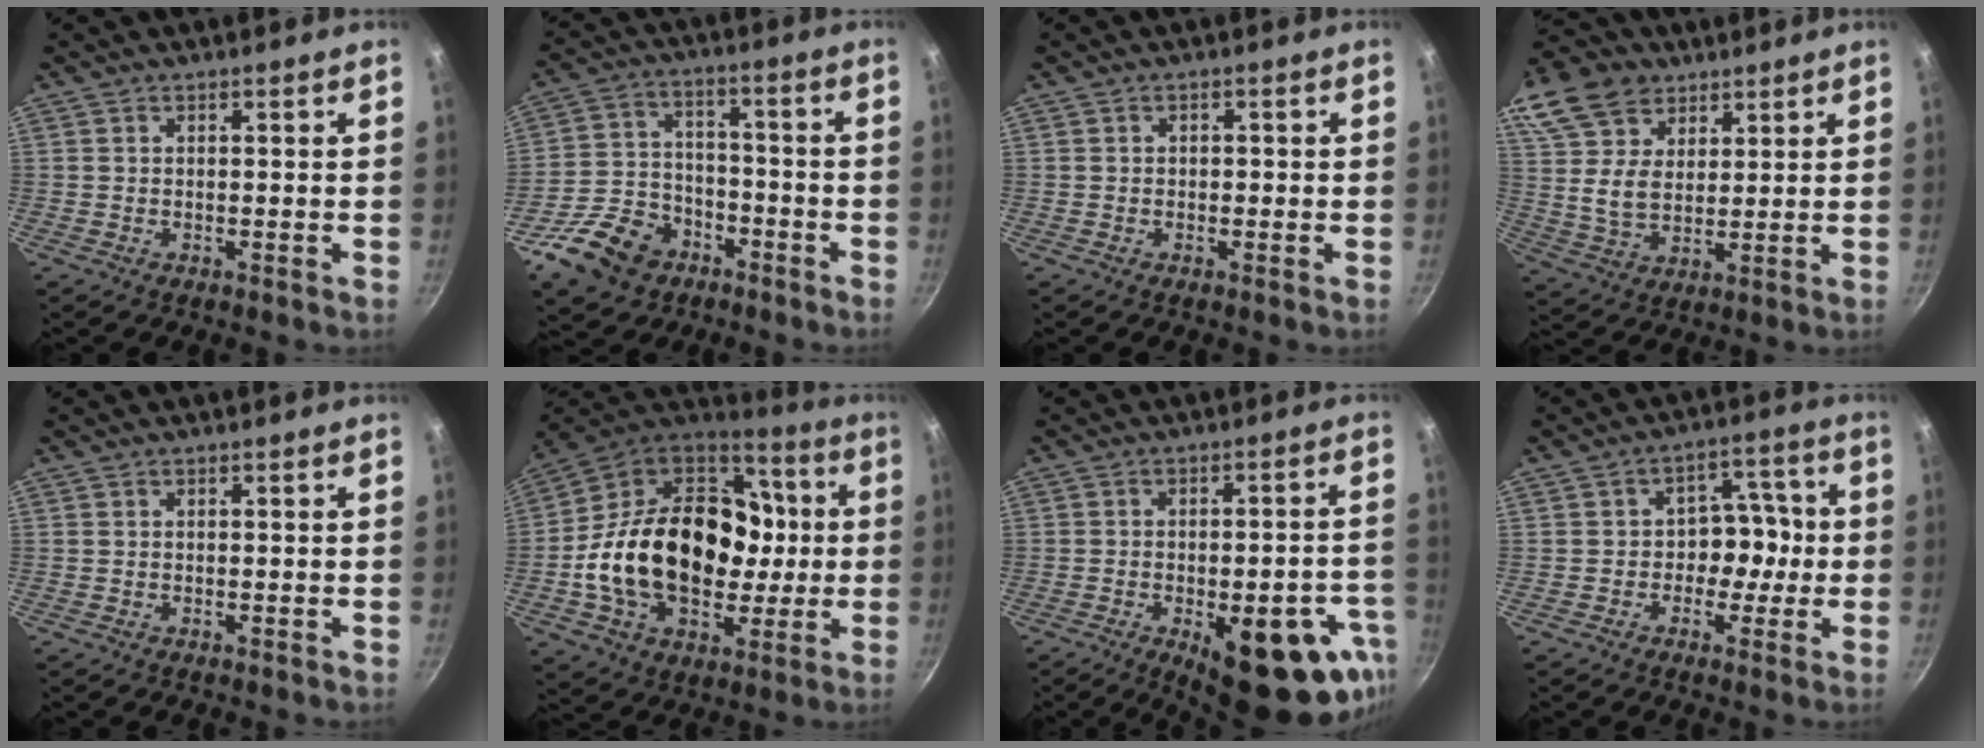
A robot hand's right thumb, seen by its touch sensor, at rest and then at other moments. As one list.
[{"total": 13.7, "force": [-7.5, 9.7, 6.1], "torque": [-0.098, 0.047, -0.129]}, {"total": 0.8, "force": [-0.2, 0.7, 0.3], "torque": [-0.001, 0.003, -0.004]}, {"total": 17.5, "force": [9.8, 11.8, 8.3], "torque": [-0.166, -0.010, 0.185]}, {"total": 0.0}, {"total": 29.2, "force": [-1.3, 20.8, 20.5], "torque": [-0.320, 0.042, -0.016]}, {"total": 21.5, "force": [-9.2, 8.9, 17.2], "torque": [-0.160, 0.020, -0.111]}, {"total": 7.3, "force": [-1.4, 5.9, 4.2], "torque": [0.006, 0.033, -0.027]}]